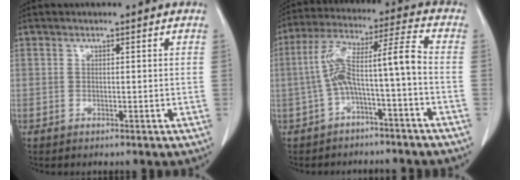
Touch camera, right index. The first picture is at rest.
{"total": 9.6, "force": [-2.4, 0.3, 9.2], "torque": [-0.171, 0.046, -0.045]}